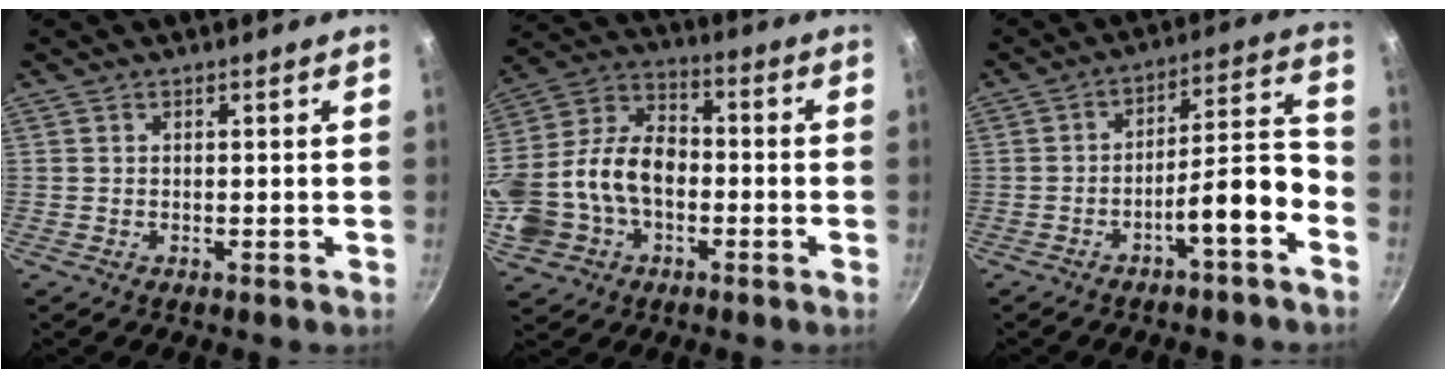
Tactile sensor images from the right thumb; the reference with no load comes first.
{"total": 20.7, "force": [-3.4, 14.7, 14.1], "torque": [-0.282, 0.054, -0.062]}
{"total": 9.8, "force": [-5.1, 2.1, 8.2], "torque": [-0.114, 0.058, -0.074]}